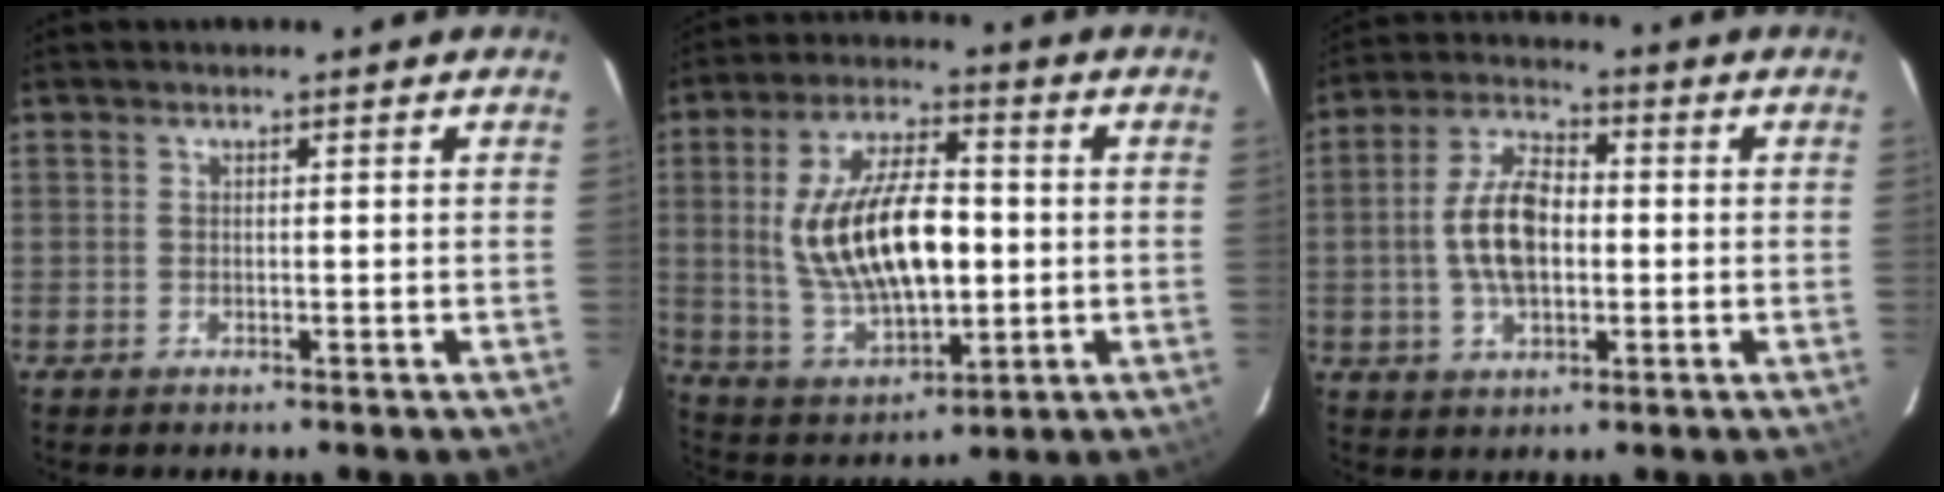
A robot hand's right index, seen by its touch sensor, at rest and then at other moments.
{"total": 18.1, "force": [0.3, 8.3, 16.1], "torque": [-0.314, 0.002, 0.023]}
{"total": 10.3, "force": [-0.9, 5.5, 8.8], "torque": [-0.175, 0.013, -0.015]}